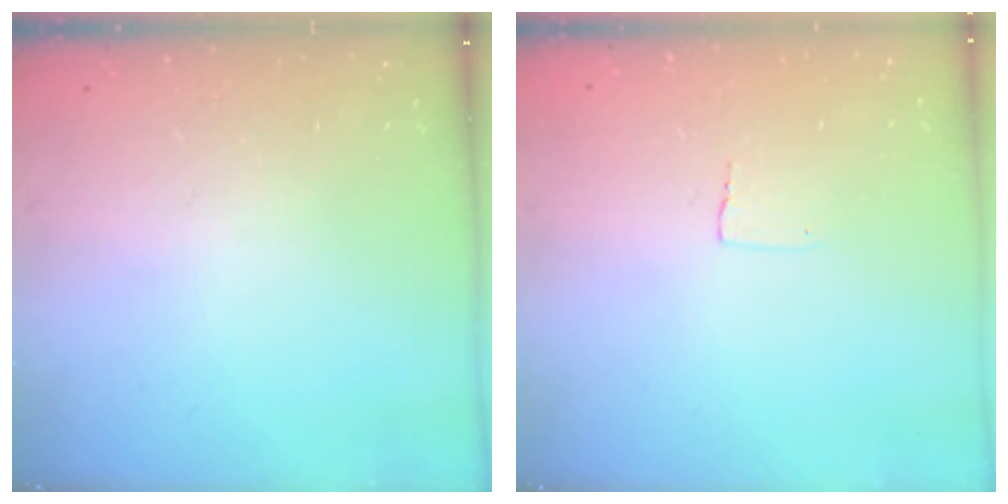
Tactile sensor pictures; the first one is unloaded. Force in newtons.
{"total": 2.6, "press": 2.6, "slide": 0.1}